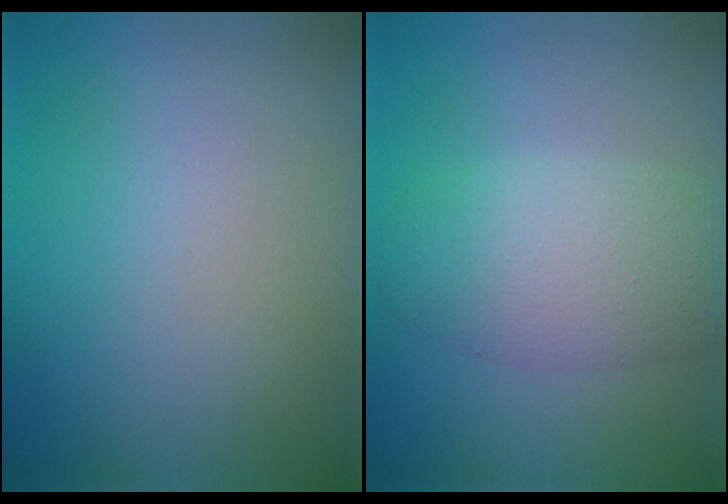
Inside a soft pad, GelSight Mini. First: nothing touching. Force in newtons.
{"total": 5.0, "press": 5.0, "slide": 0.3}